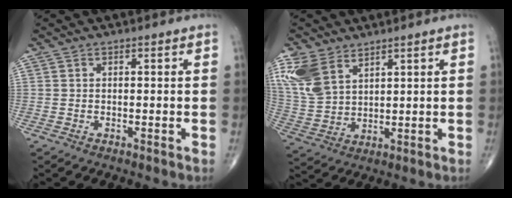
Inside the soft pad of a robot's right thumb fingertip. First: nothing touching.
{"total": 10.1, "force": [6.0, 5.8, 5.7], "torque": [-0.121, -0.015, 0.136]}